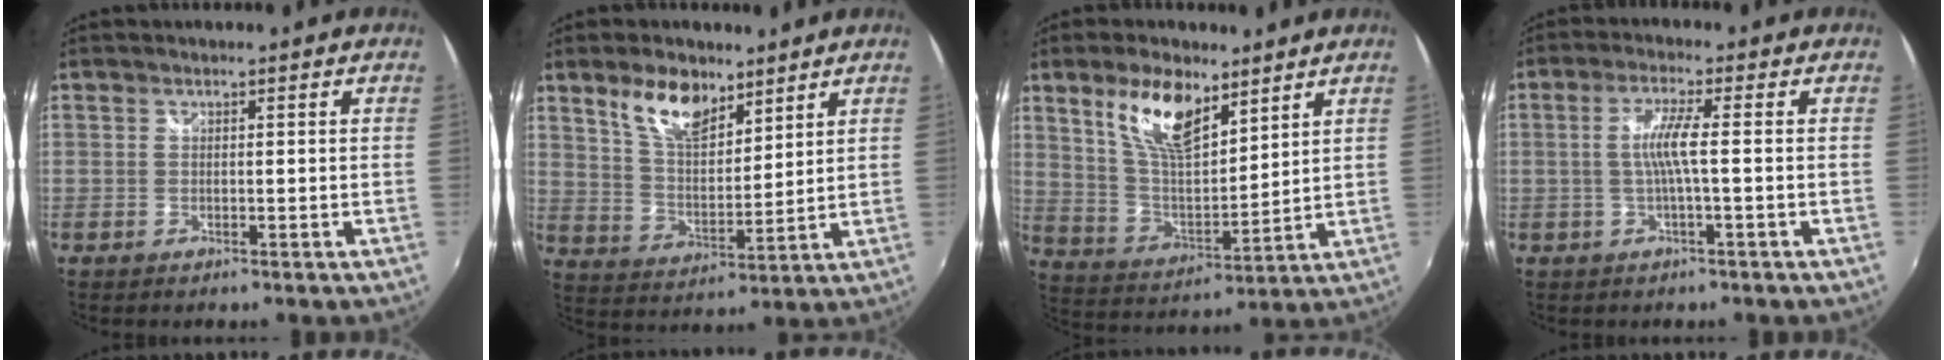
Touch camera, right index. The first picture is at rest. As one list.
[{"total": 10.3, "force": [6.9, 4.8, 6.1], "torque": [-0.107, 0.005, 0.132]}, {"total": 13.1, "force": [7.8, 5.3, 9.0], "torque": [-0.166, 0.006, 0.157]}, {"total": 4.8, "force": [-0.5, -0.4, 4.7], "torque": [-0.097, -0.001, -0.006]}]